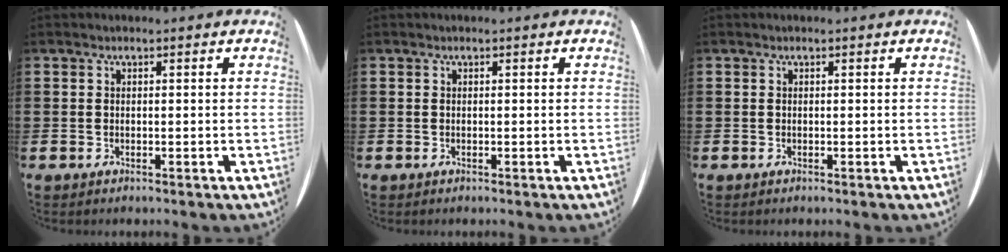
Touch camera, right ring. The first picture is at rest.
{"total": 0.0}
{"total": 0.0}